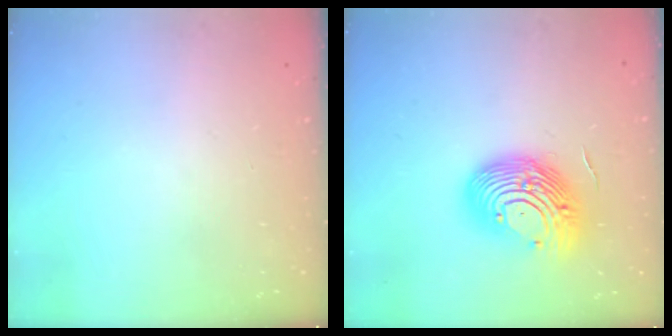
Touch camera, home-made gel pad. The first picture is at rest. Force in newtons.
{"total": 16.3, "press": 15.8, "slide": 4.1}